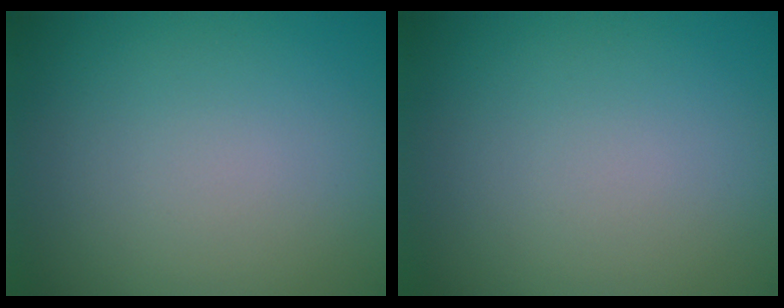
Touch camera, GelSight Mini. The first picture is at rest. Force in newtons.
{"total": 0.0}